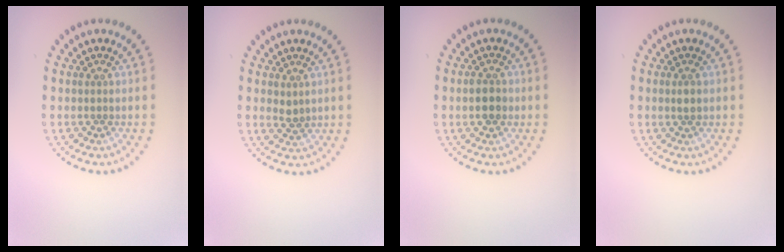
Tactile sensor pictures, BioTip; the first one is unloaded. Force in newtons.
{"total": 1.1, "press": 1.0, "slide": 0.4}
{"total": 2.1, "press": 2.1, "slide": 0.2}
{"total": 1.0, "press": 1.0, "slide": 0.4}